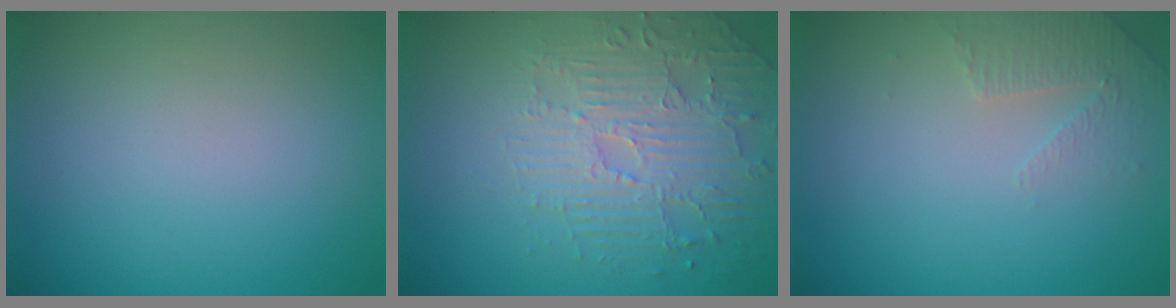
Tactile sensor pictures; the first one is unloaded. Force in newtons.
{"total": 4.4, "press": 3.6, "slide": 2.6}
{"total": 1.9, "press": 1.8, "slide": 0.5}